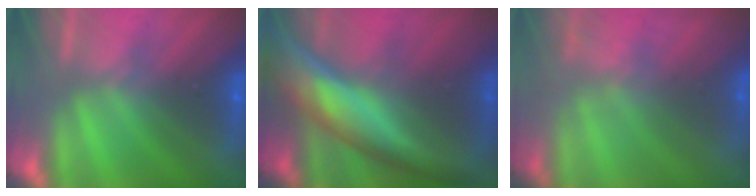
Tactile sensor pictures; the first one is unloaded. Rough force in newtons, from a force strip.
{"total": 9.0}
{"total": 6.9}